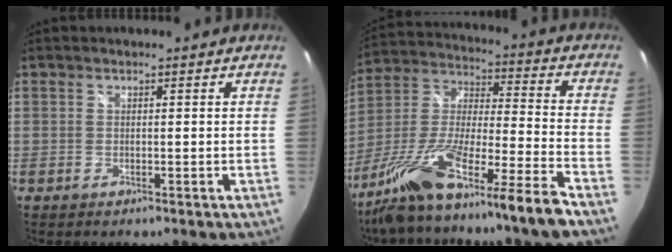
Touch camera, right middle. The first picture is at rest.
{"total": 21.0, "force": [-15.7, -0.9, 13.9], "torque": [-0.239, -0.040, -0.281]}